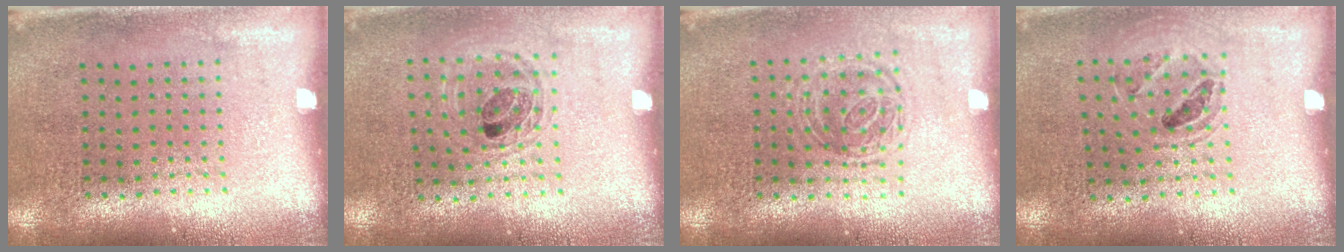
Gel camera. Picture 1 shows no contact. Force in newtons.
{"total": 1.0, "press": 0.9, "slide": 0.2}
{"total": 1.3, "press": 1.0, "slide": 0.8}
{"total": 1.0, "press": 1.0, "slide": 0.1}